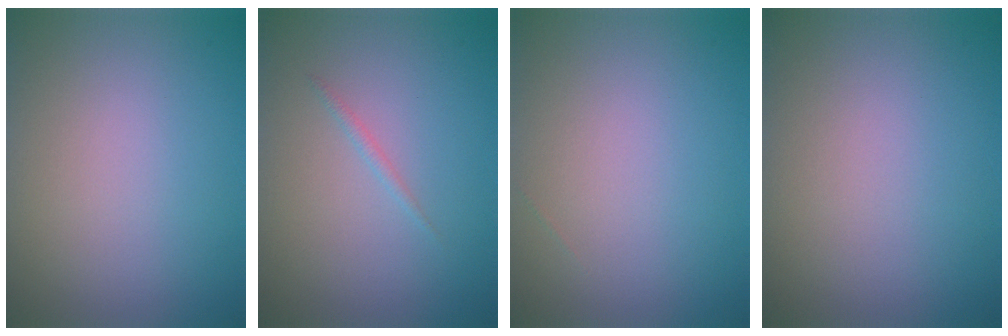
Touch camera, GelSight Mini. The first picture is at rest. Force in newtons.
{"total": 0.6, "press": 0.6, "slide": 0.0}
{"total": 0.0}
{"total": 0.0}